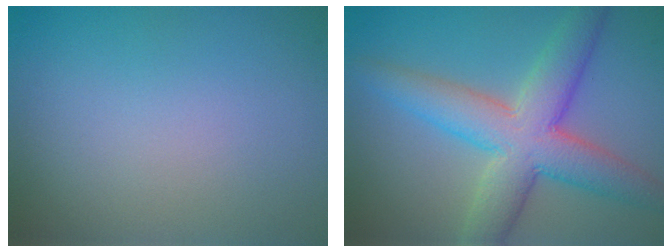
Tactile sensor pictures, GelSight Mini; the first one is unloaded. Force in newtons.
{"total": 7.4, "press": 7.3, "slide": 0.3}